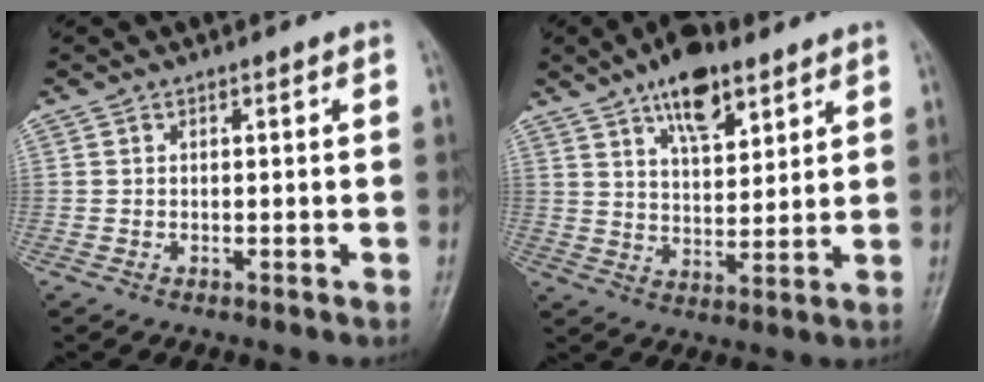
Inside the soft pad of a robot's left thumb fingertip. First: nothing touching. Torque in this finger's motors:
{"motor_torque": [2.03, 0.89, 1.35, -0.58, 0.08]}